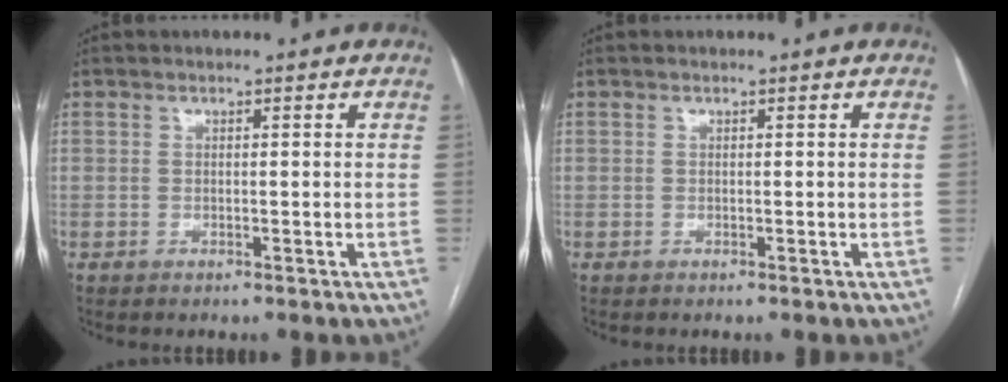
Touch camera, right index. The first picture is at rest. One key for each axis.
{"total": 0.0}